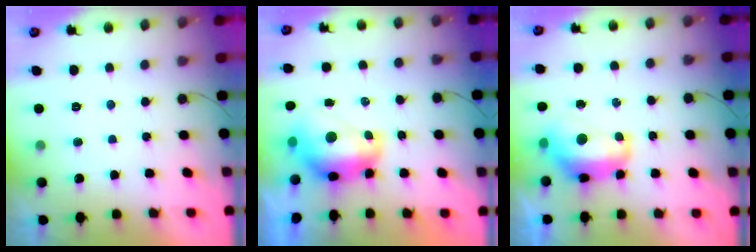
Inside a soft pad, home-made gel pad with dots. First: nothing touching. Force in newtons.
{"total": 9.8, "press": 9.7, "slide": 0.9}
{"total": 11.9, "press": 11.8, "slide": 1.4}